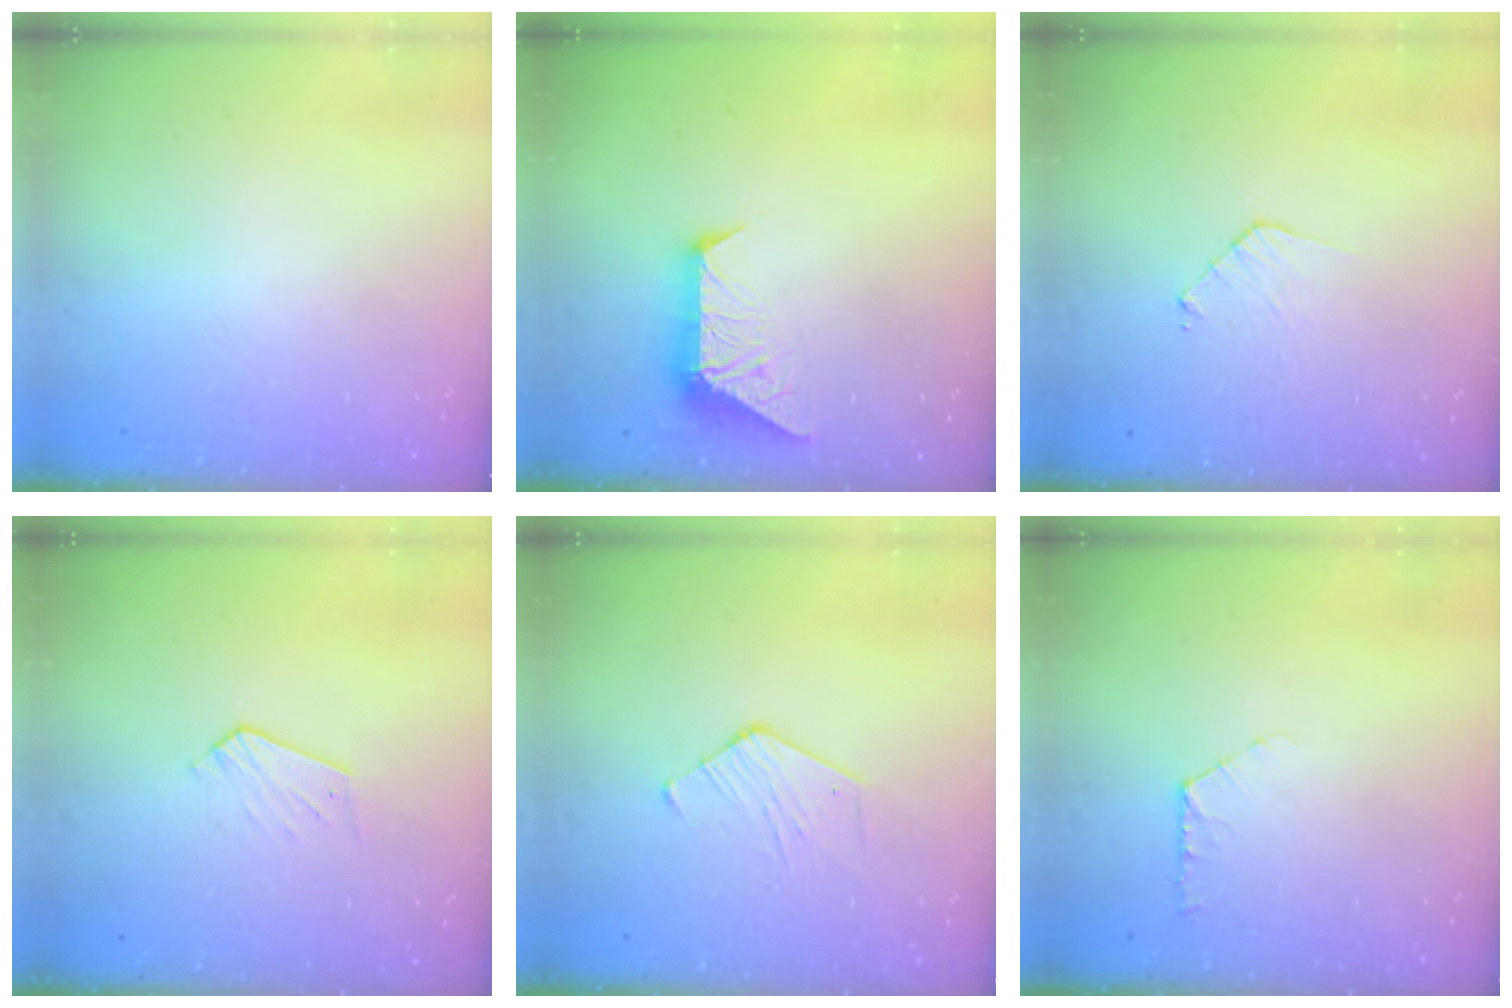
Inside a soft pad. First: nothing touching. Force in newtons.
{"total": 10.7, "press": 10.7, "slide": 0.6}
{"total": 6.5, "press": 6.4, "slide": 0.5}
{"total": 3.8, "press": 3.7, "slide": 0.3}
{"total": 4.0, "press": 4.0, "slide": 0.3}
{"total": 6.1, "press": 6.1, "slide": 0.6}